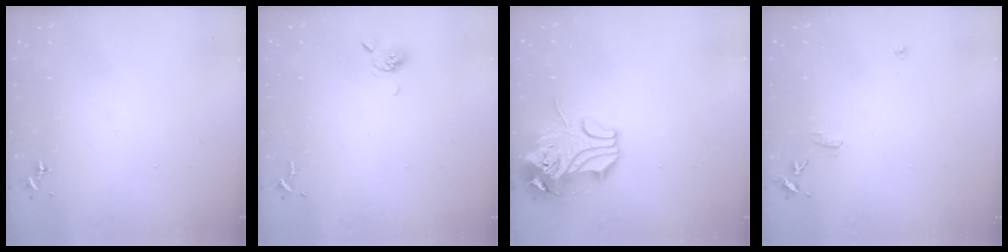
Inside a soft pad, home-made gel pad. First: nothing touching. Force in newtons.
{"total": 5.5, "press": 5.4, "slide": 1.0}
{"total": 12.3, "press": 12.1, "slide": 2.2}
{"total": 7.0, "press": 7.0, "slide": 0.6}